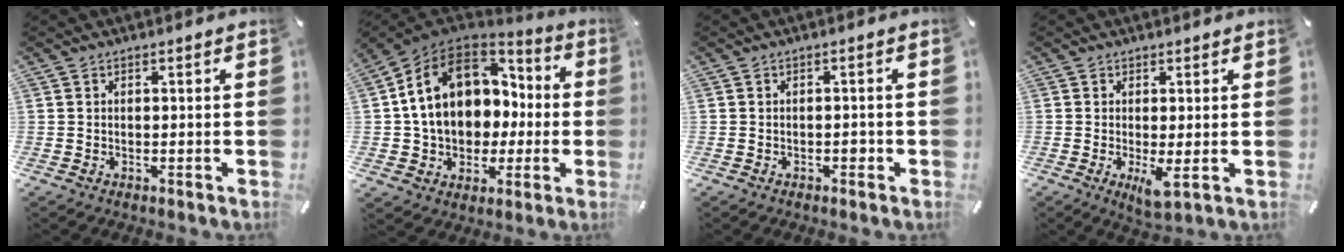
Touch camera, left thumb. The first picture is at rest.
{"total": 15.6, "force": [2.9, 12.9, 8.3], "torque": [-0.175, -0.005, 0.059]}
{"total": 1.6, "force": [-0.8, 0.9, 1.0], "torque": [-0.019, 0.003, -0.015]}
{"total": 5.1, "force": [-0.7, 1.4, 4.9], "torque": [-0.091, -0.021, -0.011]}